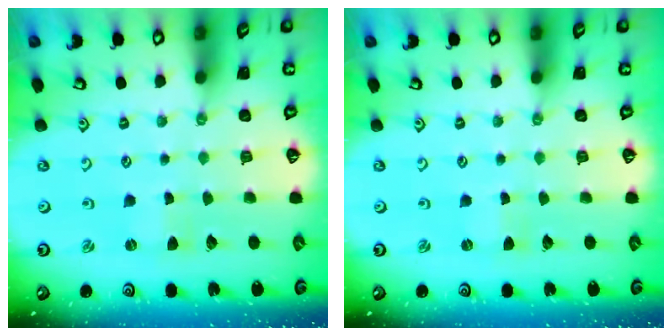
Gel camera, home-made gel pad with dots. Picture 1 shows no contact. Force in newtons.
{"total": 0.0}